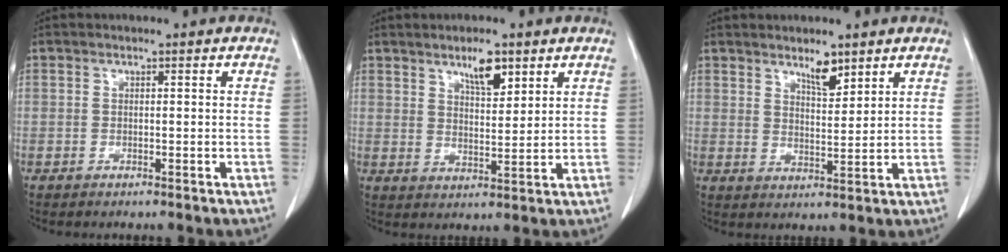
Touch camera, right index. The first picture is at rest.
{"total": 5.1, "force": [3.3, 1.5, 3.6], "torque": [-0.065, -0.002, 0.058]}
{"total": 3.9, "force": [3.0, 1.0, 2.3], "torque": [-0.041, -0.006, 0.053]}